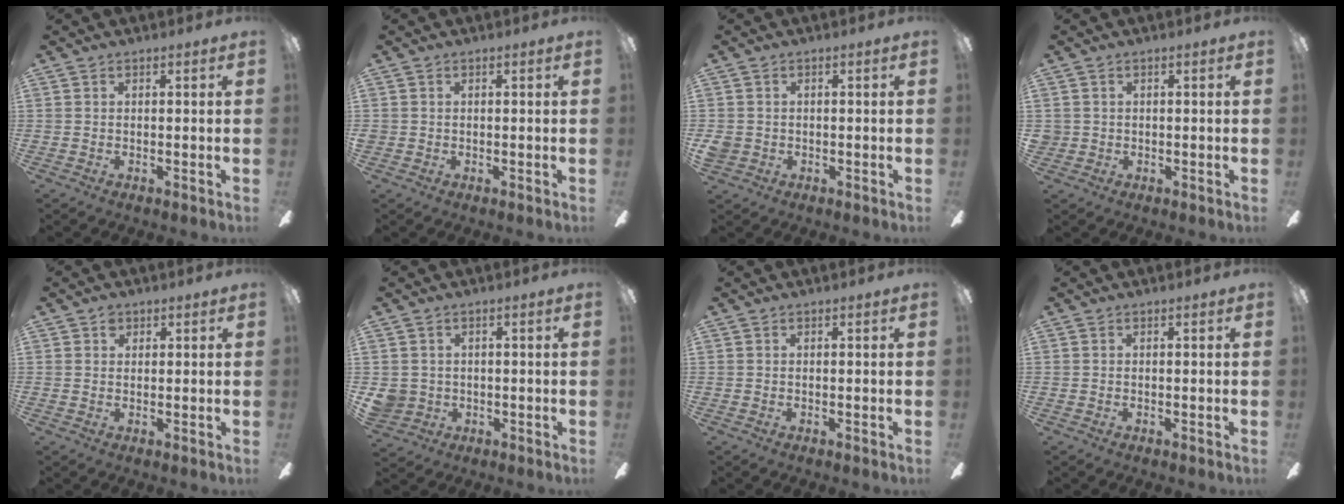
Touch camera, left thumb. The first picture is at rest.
{"total": 0.7, "force": [0.1, 0.7, 0.0], "torque": [0.001, 0.005, -0.001]}
{"total": 2.4, "force": [-0.3, 2.3, 0.8], "torque": [-0.014, 0.005, -0.005]}
{"total": 1.6, "force": [0.3, 1.6, 0.2], "torque": [-0.007, 0.004, 0.004]}
{"total": 2.0, "force": [1.1, 1.5, 0.7], "torque": [-0.007, 0.000, 0.019]}
{"total": 4.0, "force": [0.2, 3.9, 0.5], "torque": [-0.019, 0.005, 0.004]}
{"total": 0.0}
{"total": 0.0}